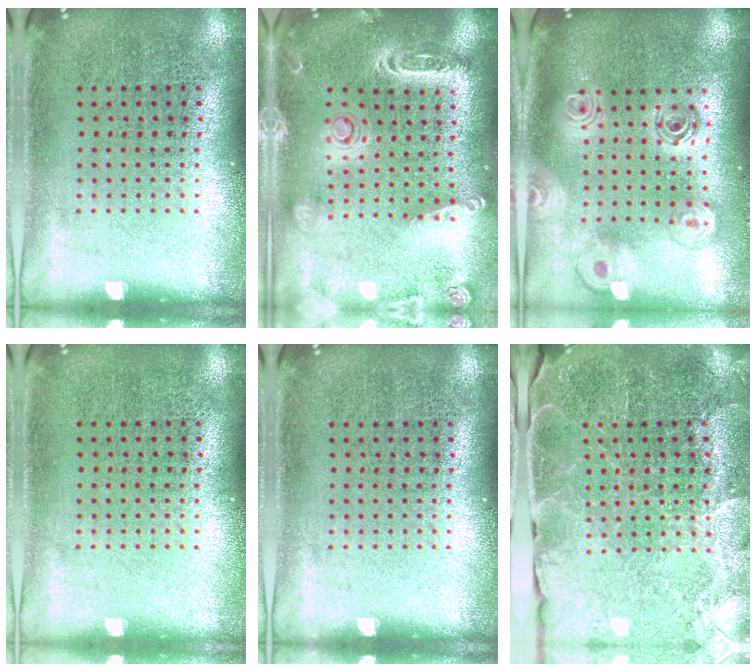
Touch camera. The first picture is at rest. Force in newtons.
{"total": 2.3, "press": 2.1, "slide": 0.9}
{"total": 2.1, "press": 1.7, "slide": 1.3}
{"total": 0.0}
{"total": 0.0}
{"total": 3.1, "press": 3.1, "slide": 0.3}